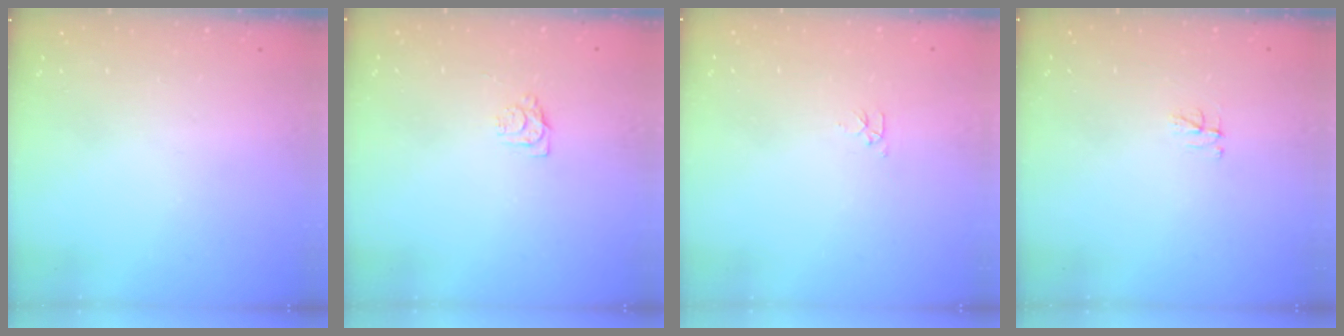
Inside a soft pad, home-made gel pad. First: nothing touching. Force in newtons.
{"total": 4.7, "press": 4.6, "slide": 0.7}
{"total": 2.8, "press": 2.7, "slide": 0.4}
{"total": 3.1, "press": 3.1, "slide": 0.4}